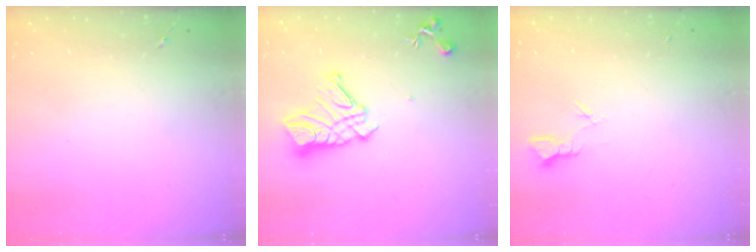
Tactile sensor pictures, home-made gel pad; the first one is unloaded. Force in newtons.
{"total": 13.7, "press": 13.6, "slide": 1.2}
{"total": 1.8, "press": 1.8, "slide": 0.0}